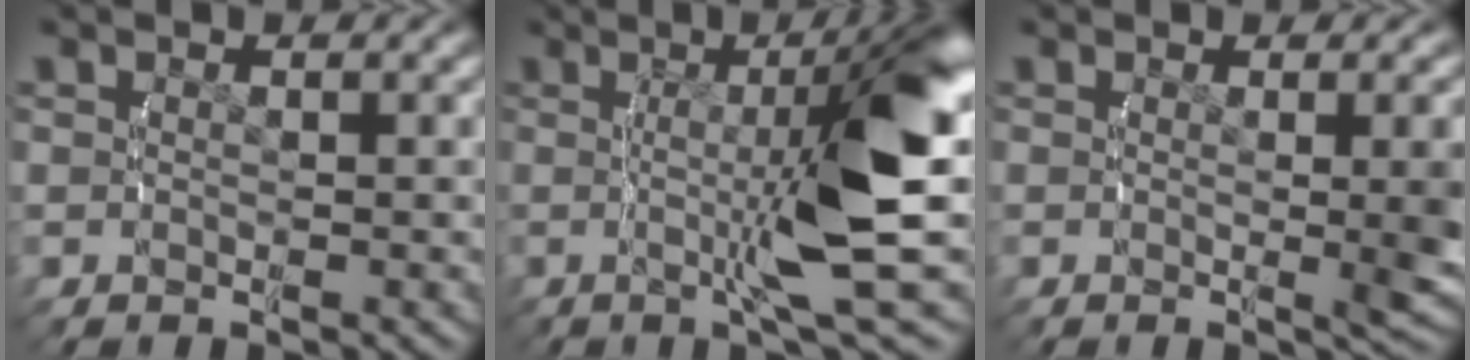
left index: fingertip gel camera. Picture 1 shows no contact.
{"total": 10.0, "force": [1.4, 1.2, 9.8], "torque": [-0.138, 0.015, 0.016]}
{"total": 3.6, "force": [0.0, 0.1, 3.6], "torque": [-0.043, -0.005, 0.000]}